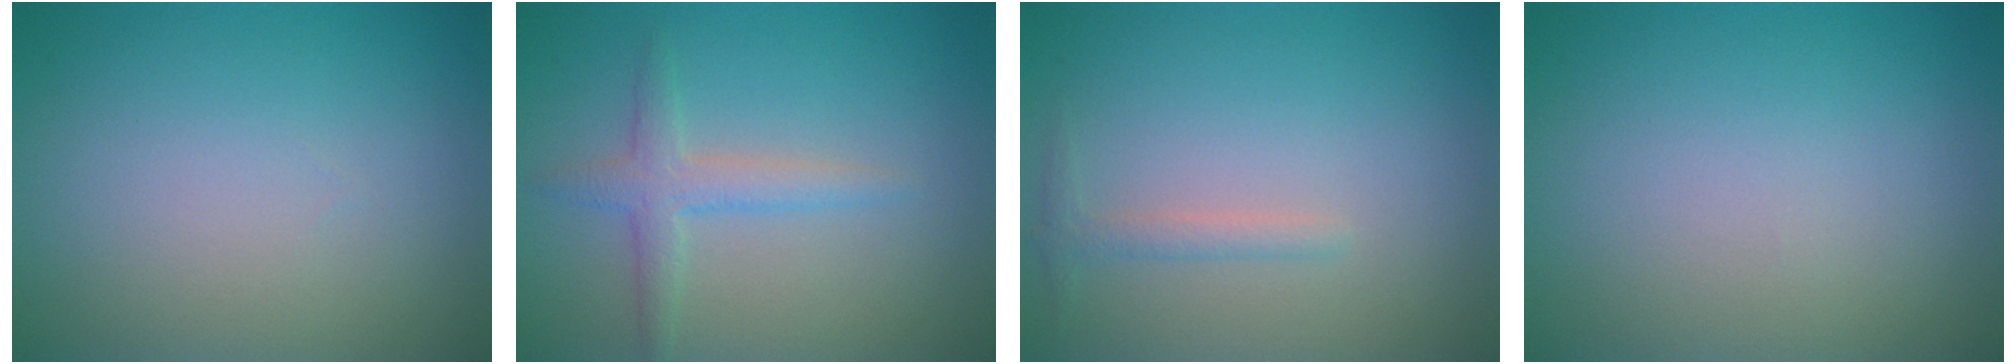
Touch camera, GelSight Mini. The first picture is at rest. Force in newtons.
{"total": 2.4, "press": 2.4, "slide": 0.2}
{"total": 1.2, "press": 1.2, "slide": 0.0}
{"total": 0.0}